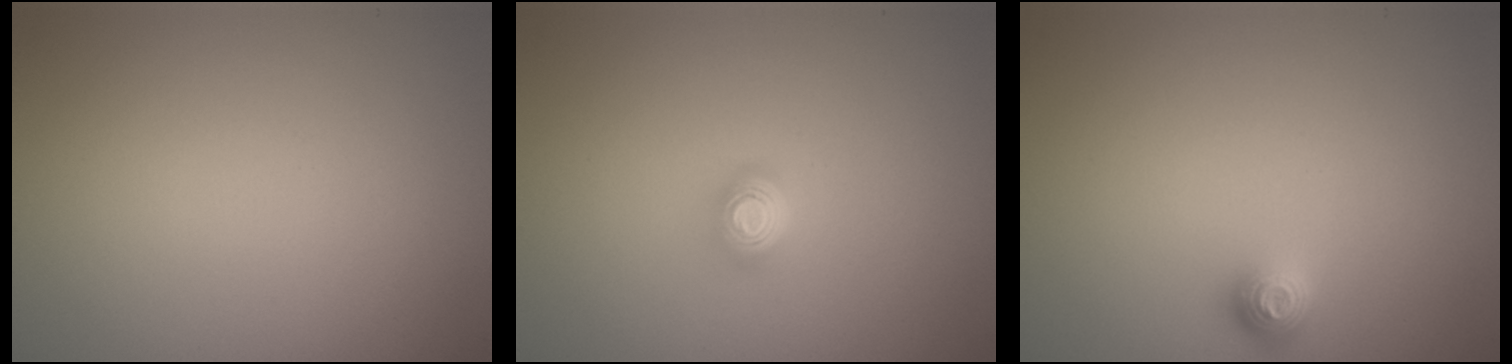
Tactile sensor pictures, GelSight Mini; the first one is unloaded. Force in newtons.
{"total": 2.1, "press": 1.4, "slide": 1.6}
{"total": 1.3, "press": 1.1, "slide": 0.8}